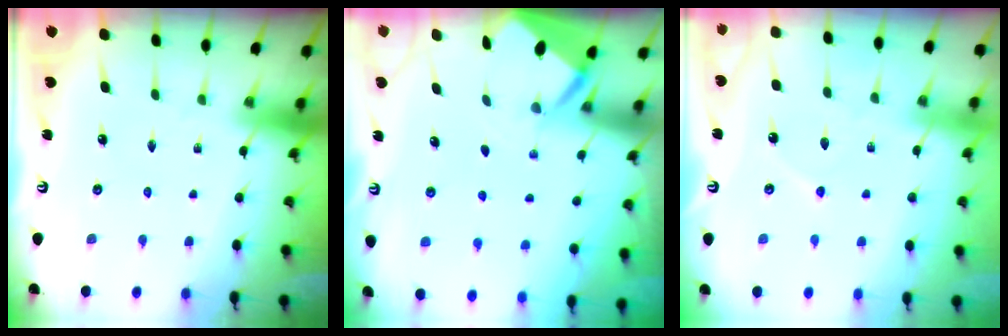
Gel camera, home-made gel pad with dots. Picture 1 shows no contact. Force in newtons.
{"total": 2.7, "press": 2.7, "slide": 0.3}
{"total": 3.8, "press": 3.8, "slide": 0.2}